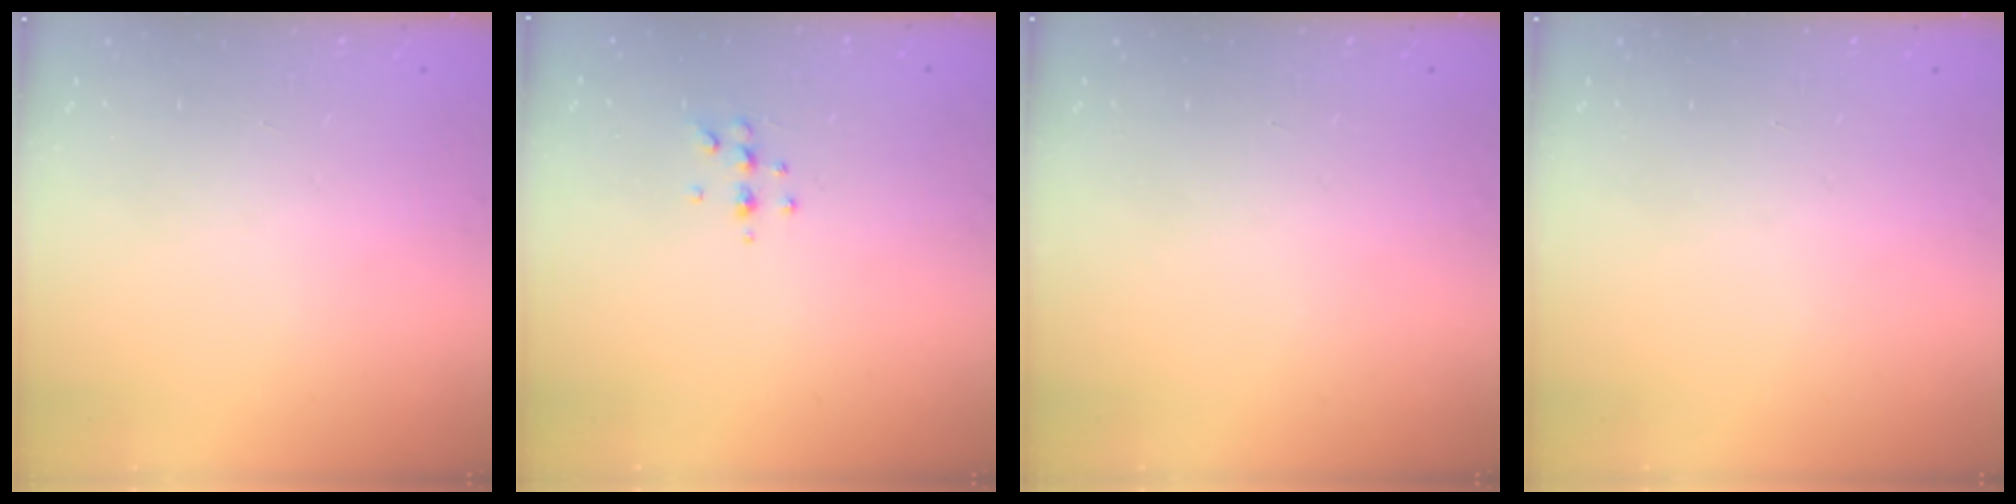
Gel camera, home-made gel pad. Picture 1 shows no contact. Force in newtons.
{"total": 5.1, "press": 4.9, "slide": 1.4}
{"total": 0.0}
{"total": 0.0}